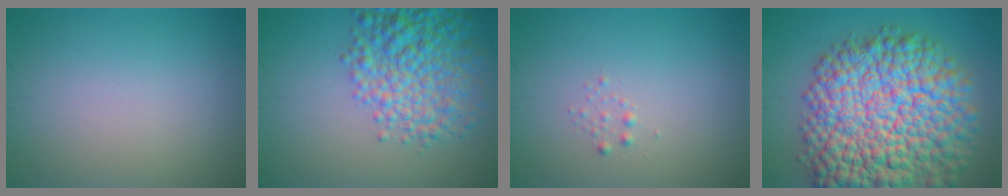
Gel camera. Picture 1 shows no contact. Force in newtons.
{"total": 7.0, "press": 7.0, "slide": 0.2}
{"total": 0.6, "press": 0.6, "slide": 0.1}
{"total": 16.9, "press": 16.9, "slide": 0.7}